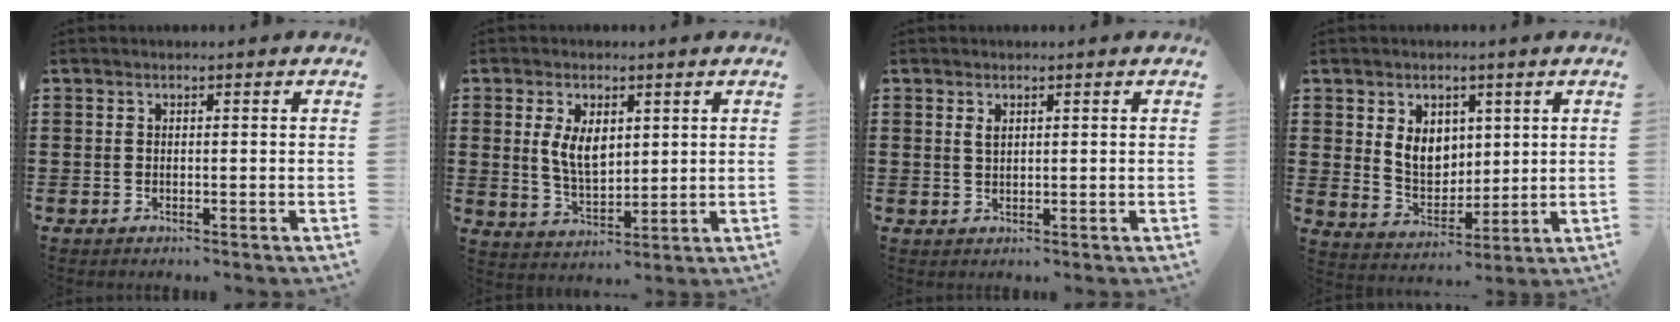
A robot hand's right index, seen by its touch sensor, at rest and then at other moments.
{"total": 6.0, "force": [1.5, 3.4, 4.6], "torque": [-0.091, 0.008, 0.025]}
{"total": 1.2, "force": [0.6, 0.6, 0.9], "torque": [-0.019, 0.004, 0.011]}
{"total": 6.4, "force": [1.9, 5.1, 3.5], "torque": [-0.068, 0.009, 0.033]}